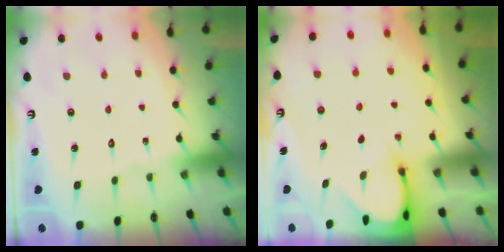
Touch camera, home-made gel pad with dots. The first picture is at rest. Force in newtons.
{"total": 3.0, "press": 3.0, "slide": 0.2}